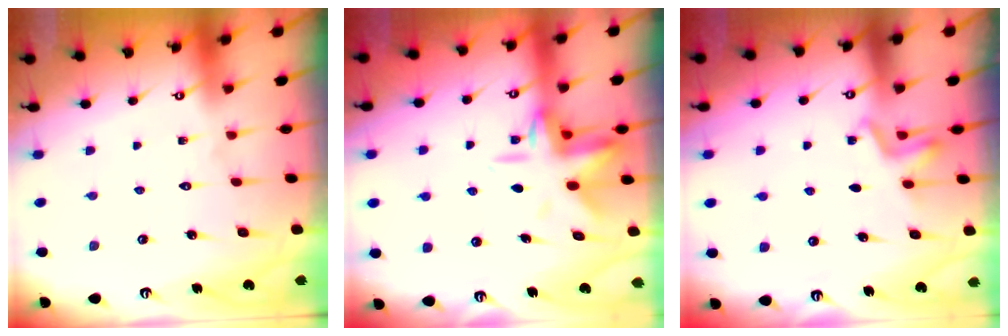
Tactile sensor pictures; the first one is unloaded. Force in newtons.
{"total": 9.9, "press": 9.6, "slide": 2.4}
{"total": 2.8, "press": 2.4, "slide": 1.4}